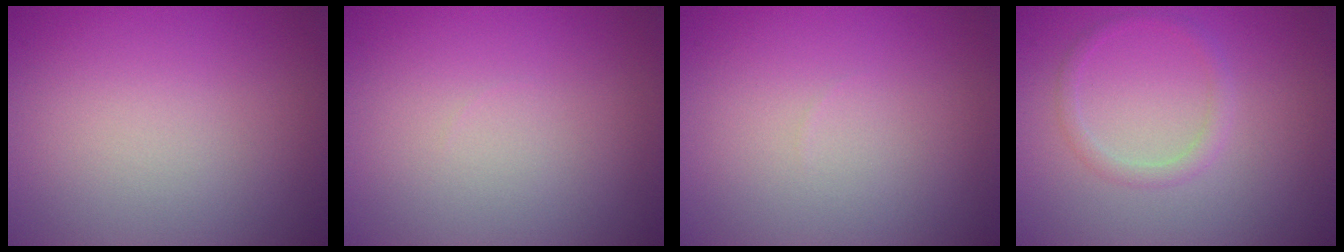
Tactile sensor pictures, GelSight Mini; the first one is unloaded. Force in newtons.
{"total": 0.5, "press": 0.5, "slide": 0.0}
{"total": 0.0}
{"total": 1.5, "press": 1.5, "slide": 0.1}